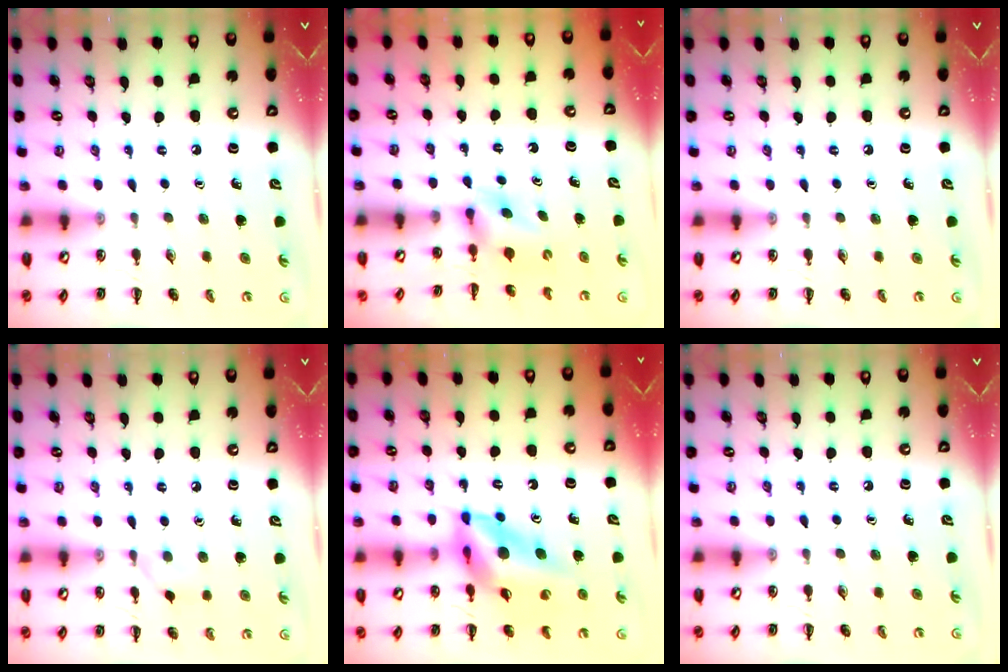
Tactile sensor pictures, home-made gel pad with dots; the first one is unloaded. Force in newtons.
{"total": 3.8, "press": 3.6, "slide": 1.2}
{"total": 0.0}
{"total": 3.4, "press": 3.1, "slide": 1.4}
{"total": 13.2, "press": 12.5, "slide": 4.3}
{"total": 0.0}